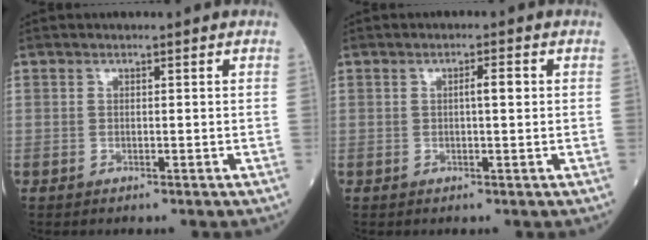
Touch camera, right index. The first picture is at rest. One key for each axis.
{"total": 2.0, "fx": 0.3, "fy": 0.2, "fz": 2.0, "tx": -0.032, "ty": 0.003, "tz": 0.003}